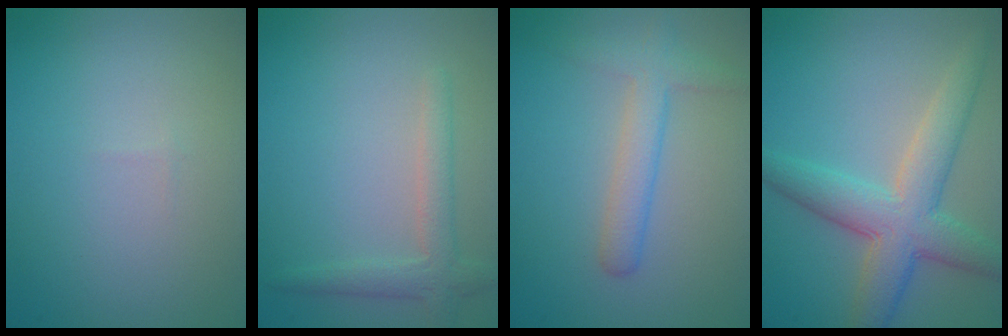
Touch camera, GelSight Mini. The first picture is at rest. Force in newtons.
{"total": 2.5, "press": 2.5, "slide": 0.3}
{"total": 2.9, "press": 2.9, "slide": 0.2}
{"total": 6.2, "press": 6.1, "slide": 0.4}